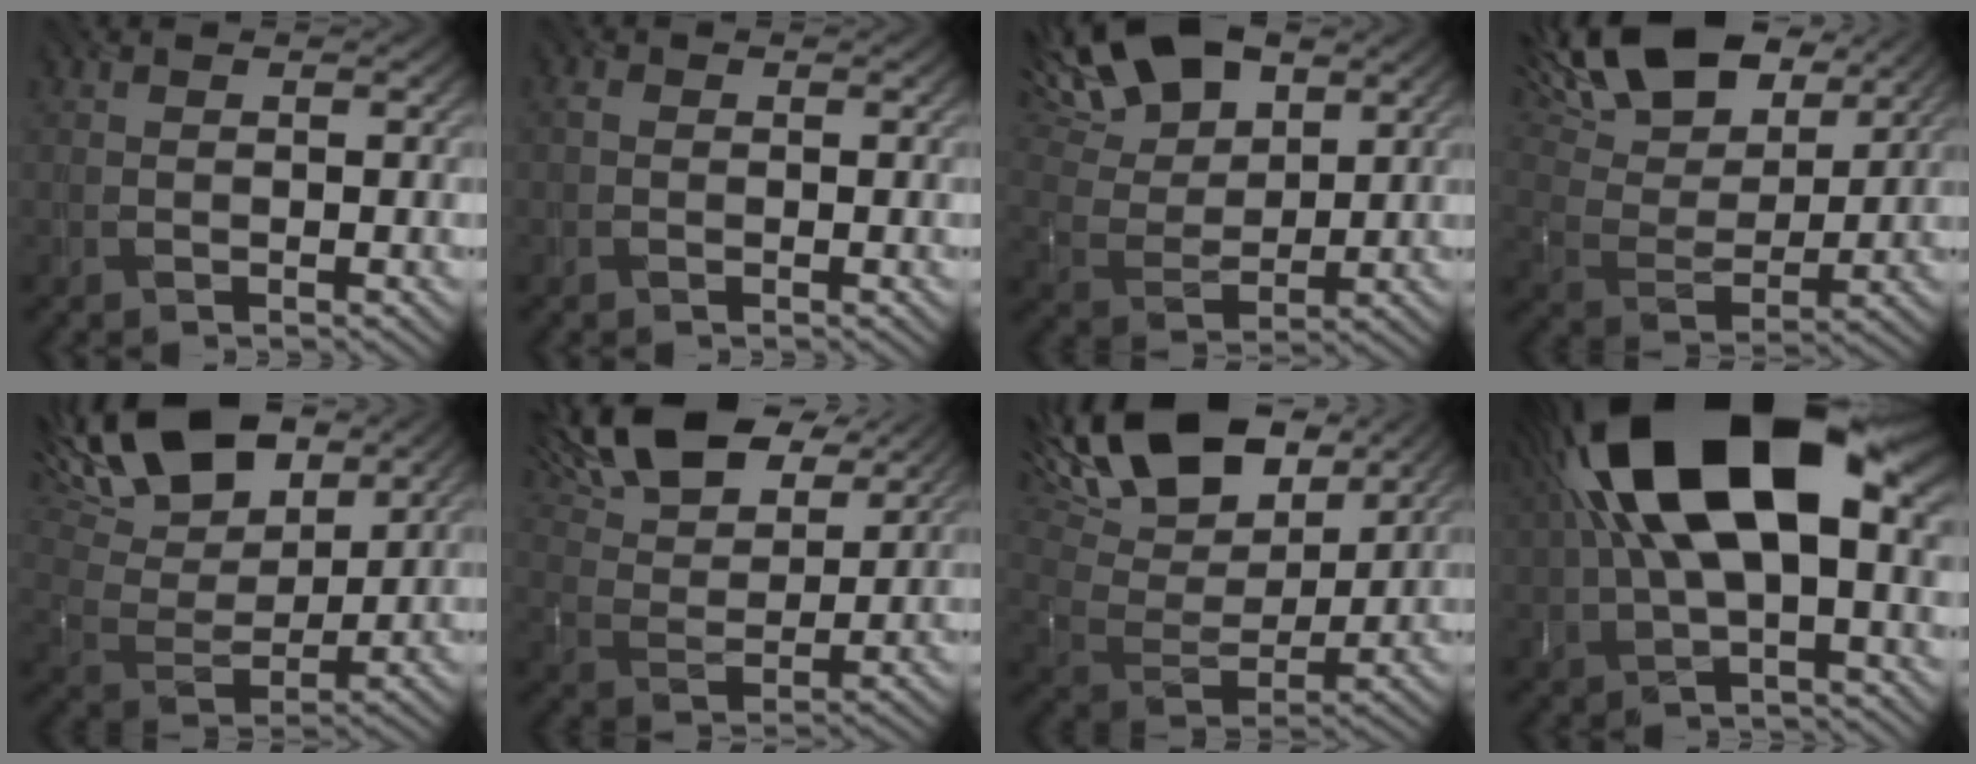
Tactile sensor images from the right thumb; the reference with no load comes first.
{"total": 1.0, "force": [0.0, 0.9, 0.5], "torque": [-0.011, -0.001, -0.002]}
{"total": 13.5, "force": [8.3, 6.7, 8.3], "torque": [-0.173, 0.032, 0.129]}
{"total": 16.1, "force": [10.9, 7.4, 9.2], "torque": [-0.197, 0.032, 0.164]}
{"total": 16.0, "force": [10.3, 7.5, 9.6], "torque": [-0.201, 0.028, 0.153]}
{"total": 14.5, "force": [10.2, 6.3, 8.2], "torque": [-0.179, 0.027, 0.171]}
{"total": 17.9, "force": [11.7, 8.4, 10.6], "torque": [-0.226, 0.039, 0.170]}
{"total": 18.3, "force": [4.4, 8.6, 15.6], "torque": [-0.306, 0.033, 0.067]}